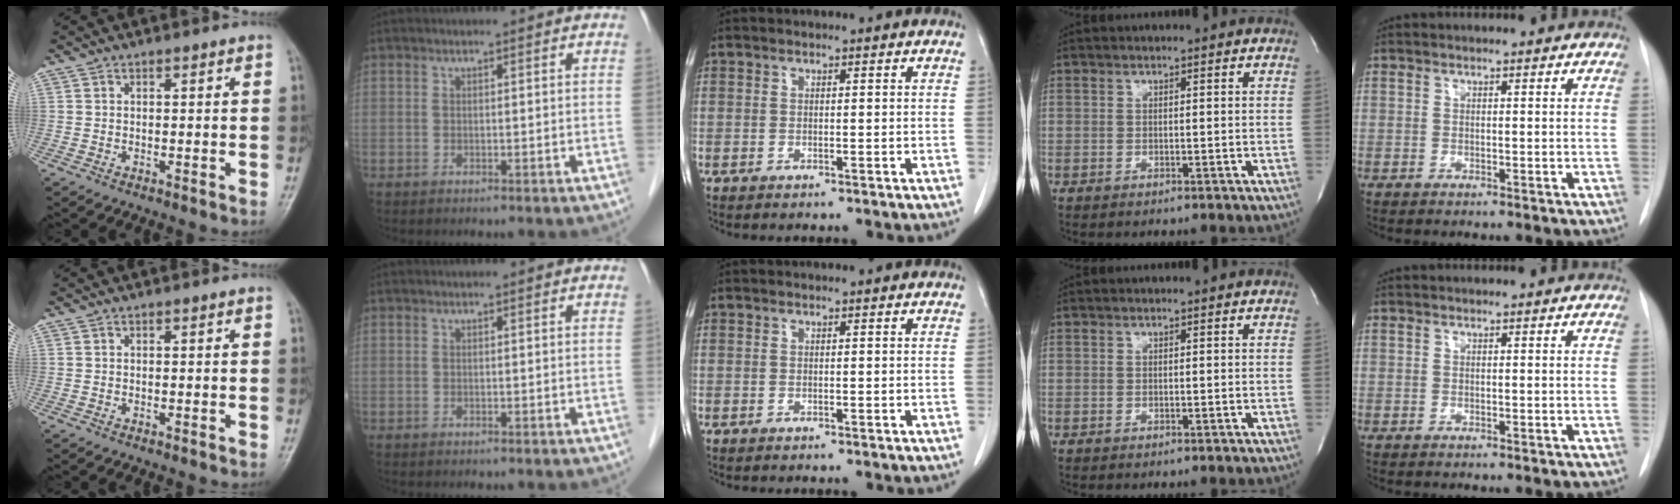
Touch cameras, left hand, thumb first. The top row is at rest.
{}